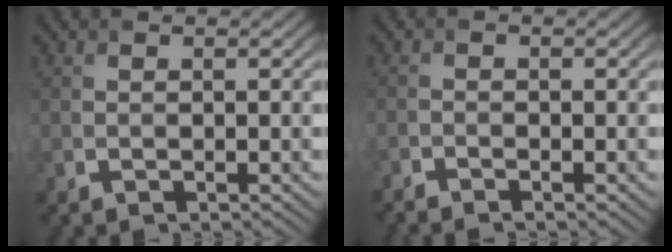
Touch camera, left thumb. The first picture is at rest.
{"total": 1.8, "force": [-1.7, -0.3, 0.4], "torque": [-0.010, -0.007, -0.036]}